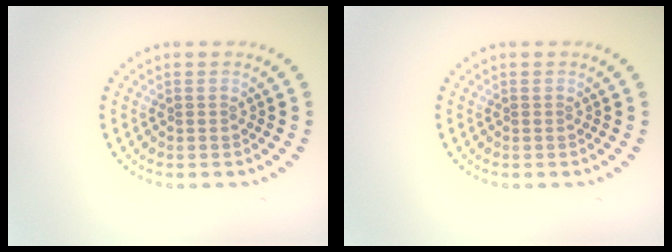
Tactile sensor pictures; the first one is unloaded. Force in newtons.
{"total": 0.0}